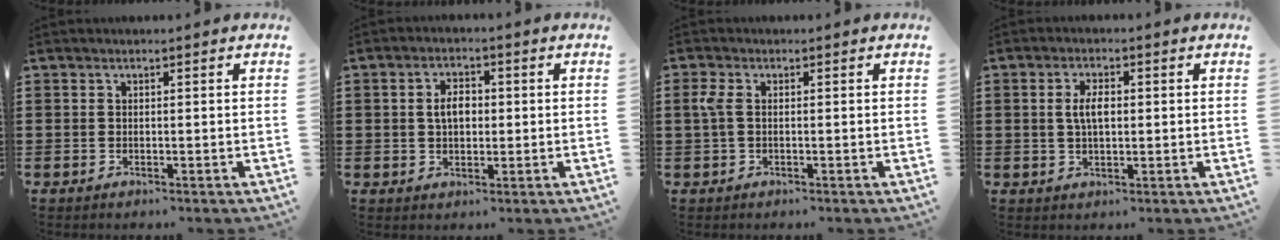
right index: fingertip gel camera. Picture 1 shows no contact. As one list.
[{"total": 3.7, "force": [0.3, 2.1, 3.0], "torque": [-0.054, 0.006, 0.001]}, {"total": 2.5, "force": [-0.1, 1.1, 2.2], "torque": [-0.066, -0.005, -0.010]}, {"total": 3.9, "force": [0.4, 1.7, 3.5], "torque": [-0.071, 0.007, 0.004]}]